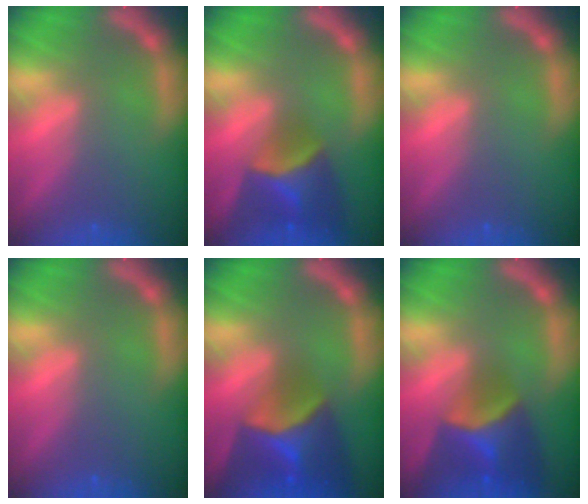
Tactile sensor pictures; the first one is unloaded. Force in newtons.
{"total": 6.5}
{"total": 0.0}
{"total": 0.0}
{"total": 8.9}
{"total": 7.4}